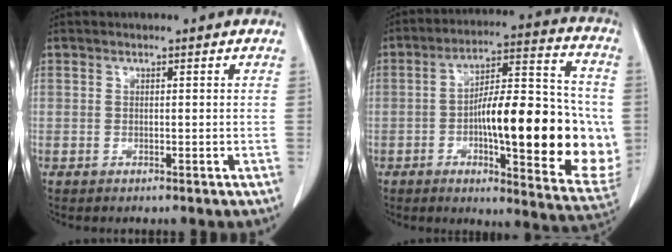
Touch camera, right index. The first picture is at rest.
{"total": 24.1, "force": [-2.9, 5.6, 23.2], "torque": [-0.284, 0.019, -0.032]}